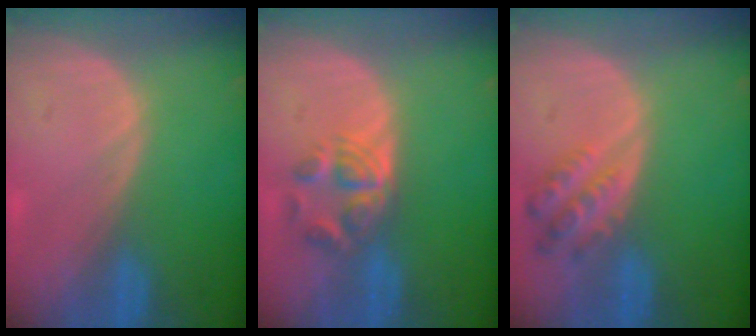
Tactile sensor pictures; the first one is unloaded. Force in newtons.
{"total": 5.9, "press": 4.8, "slide": 3.4}
{"total": 4.9, "press": 4.9, "slide": 0.4}